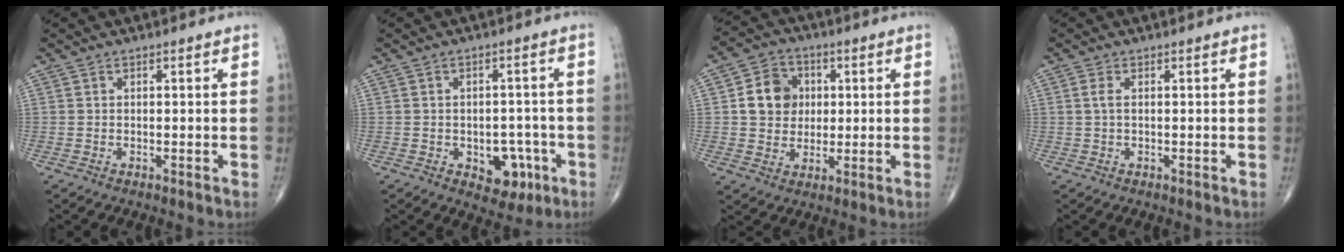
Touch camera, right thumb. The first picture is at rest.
{"total": 7.4, "force": [-2.7, 4.9, 4.8], "torque": [-0.027, 0.018, -0.028]}
{"total": 9.3, "force": [1.4, 7.9, 4.6], "torque": [-0.047, 0.002, 0.019]}
{"total": 1.5, "force": [0.3, 0.6, 1.4], "torque": [-0.036, 0.002, 0.007]}